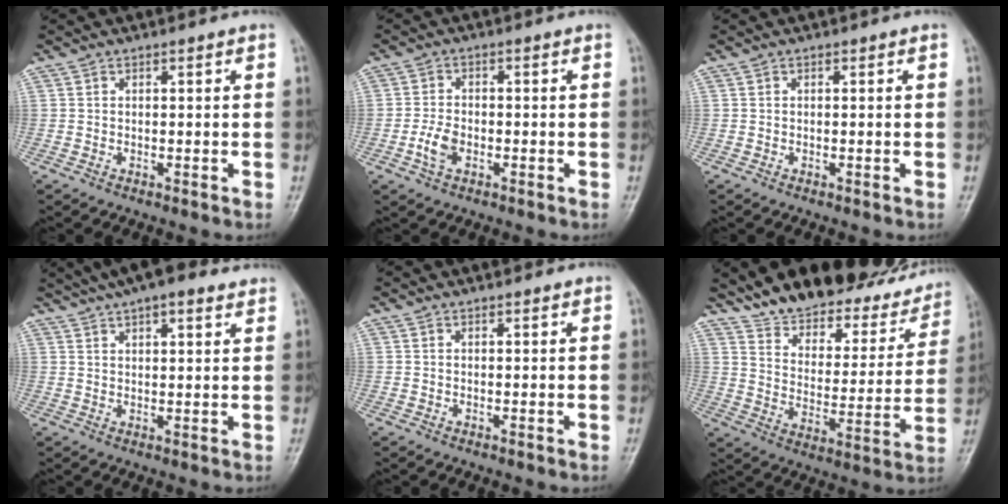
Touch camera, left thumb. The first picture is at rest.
{"total": 3.8, "force": [-1.4, 2.3, 2.7], "torque": [-0.055, 0.009, -0.027]}
{"total": 0.0}
{"total": 12.2, "force": [8.9, 3.9, 7.4], "torque": [-0.099, 0.008, 0.134]}
{"total": 1.3, "force": [1.1, 0.3, 0.6], "torque": [-0.005, -0.002, 0.015]}
{"total": 23.6, "force": [19.9, 8.8, 9.1], "torque": [-0.098, -0.091, 0.281]}